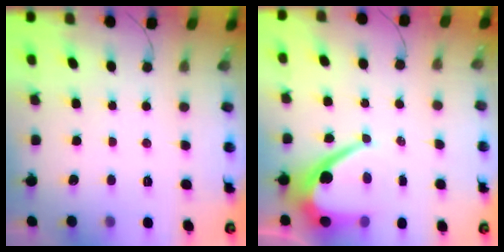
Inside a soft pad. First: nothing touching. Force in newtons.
{"total": 10.7, "press": 10.7, "slide": 0.9}